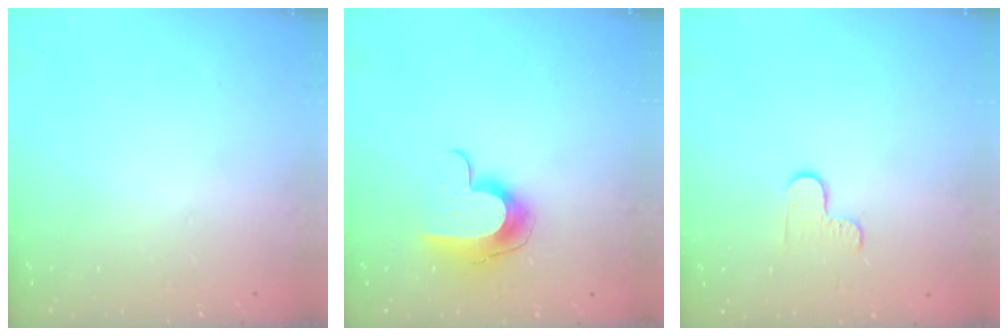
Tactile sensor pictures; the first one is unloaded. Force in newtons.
{"total": 10.3, "press": 10.3, "slide": 0.1}
{"total": 3.8, "press": 3.8, "slide": 0.4}